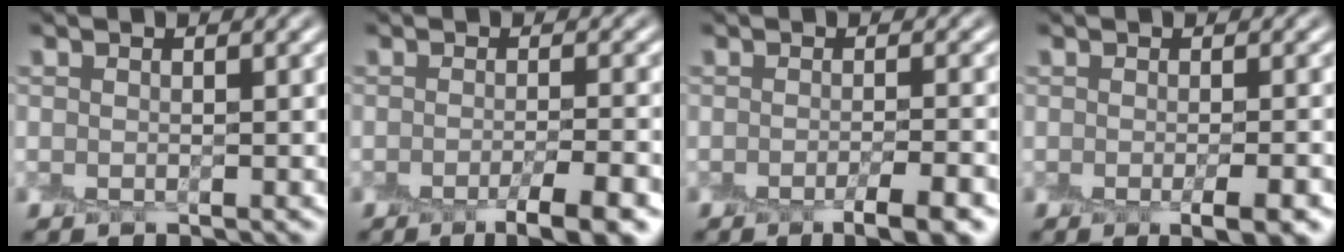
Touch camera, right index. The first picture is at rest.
{"total": 5.0, "force": [-3.1, 0.8, 3.9], "torque": [-0.048, -0.007, -0.041]}
{"total": 4.4, "force": [-2.8, 0.7, 3.3], "torque": [-0.042, -0.006, -0.035]}
{"total": 3.6, "force": [-1.8, 0.7, 3.0], "torque": [-0.036, -0.009, -0.016]}